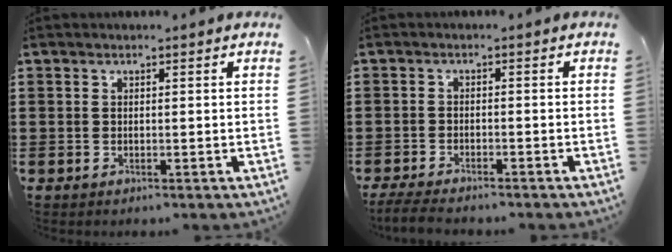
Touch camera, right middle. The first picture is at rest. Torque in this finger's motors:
{"motor_torque": [0.46, -0.14, 0.10, 0.02]}